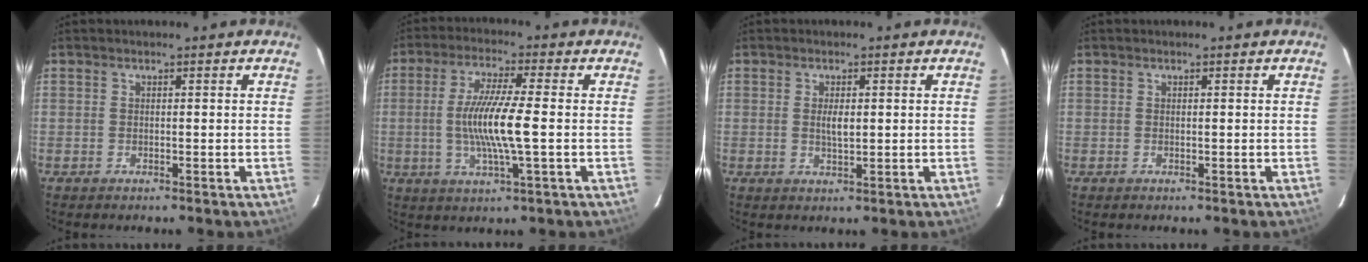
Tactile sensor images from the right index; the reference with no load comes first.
{"total": 10.4, "force": [-1.0, 0.6, 10.4], "torque": [-0.198, -0.007, -0.018]}
{"total": 2.7, "force": [0.3, 1.0, 2.4], "torque": [-0.043, -0.002, 0.008]}
{"total": 0.0}